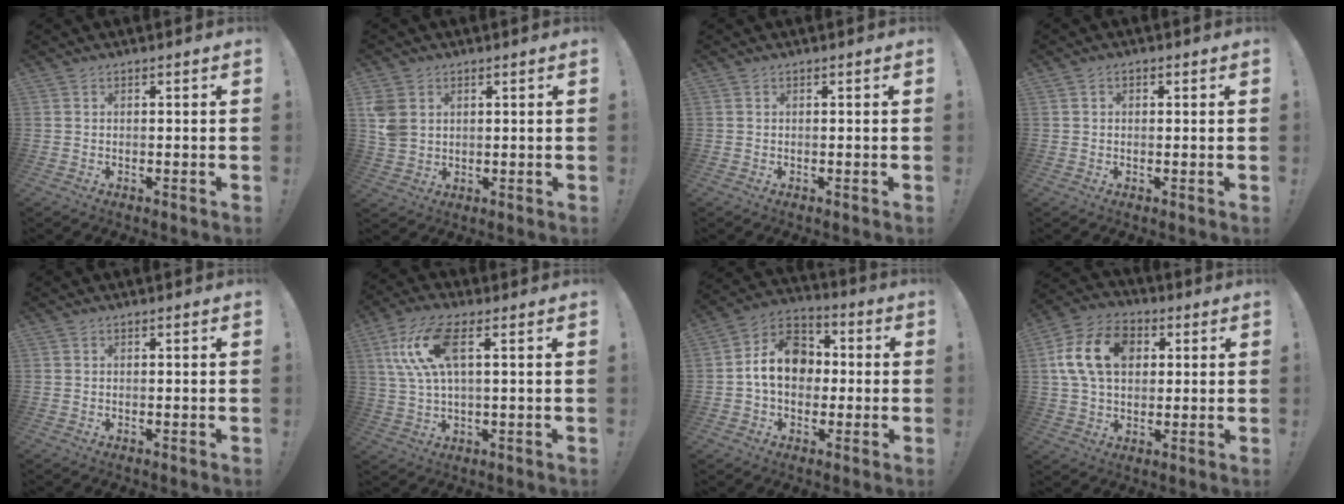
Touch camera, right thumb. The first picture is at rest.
{"total": 6.5, "force": [2.3, 5.0, 3.6], "torque": [-0.069, -0.007, 0.046]}
{"total": 0.0}
{"total": 1.2, "force": [0.0, 1.0, 0.6], "torque": [-0.002, 0.002, -0.002]}
{"total": 0.0}
{"total": 12.9, "force": [4.2, 5.0, 11.1], "torque": [-0.224, 0.000, 0.077]}
{"total": 13.9, "force": [0.4, 11.0, 8.4], "torque": [-0.121, 0.020, 0.017]}
{"total": 16.3, "force": [4.0, 11.9, 10.5], "torque": [-0.182, -0.003, 0.075]}